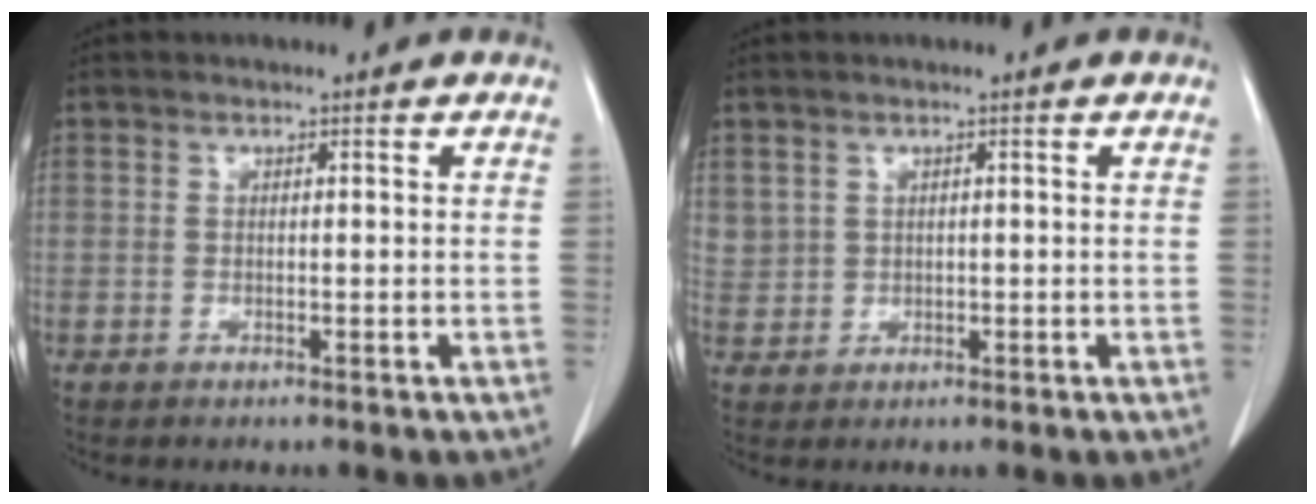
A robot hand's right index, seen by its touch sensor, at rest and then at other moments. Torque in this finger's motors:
{"motor_torque": [0.39, 0.30, 0.20, 0.06]}